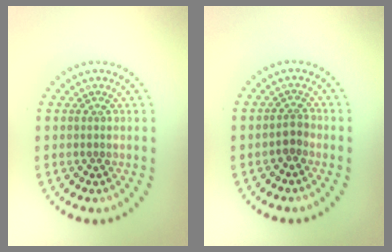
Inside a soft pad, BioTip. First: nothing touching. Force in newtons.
{"total": 1.2, "press": 0.9, "slide": 0.8}